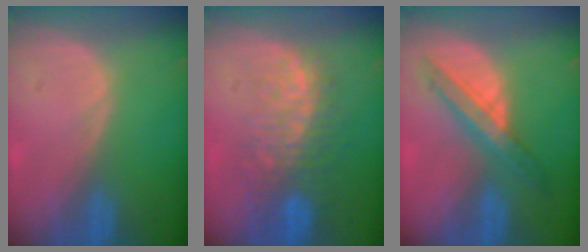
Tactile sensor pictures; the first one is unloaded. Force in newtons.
{"total": 10.0, "press": 8.5, "slide": 5.4}
{"total": 5.9, "press": 5.9, "slide": 0.6}